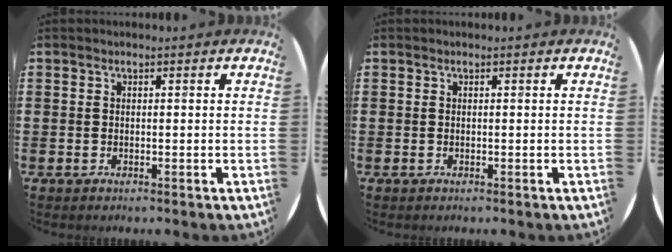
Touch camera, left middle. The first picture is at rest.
{"total": 0.0}